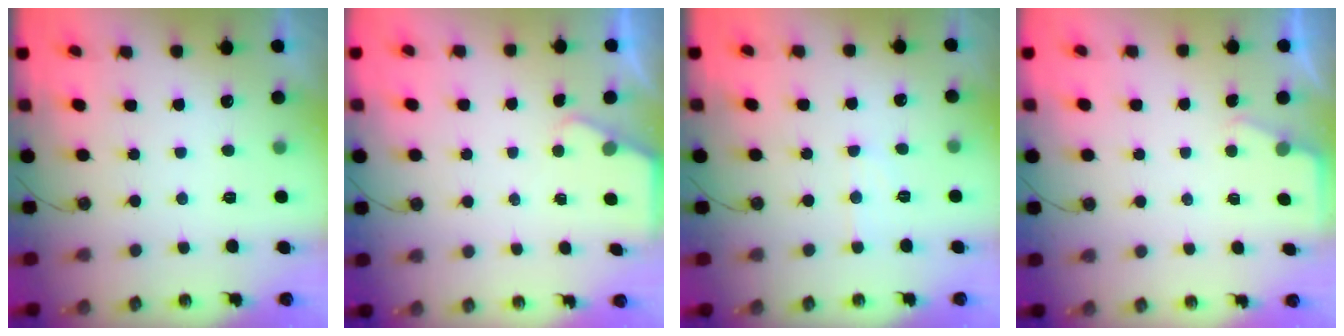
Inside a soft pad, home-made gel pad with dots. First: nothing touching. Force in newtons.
{"total": 1.7, "press": 1.7, "slide": 0.3}
{"total": 5.8, "press": 5.7, "slide": 0.5}
{"total": 2.1, "press": 2.1, "slide": 0.3}